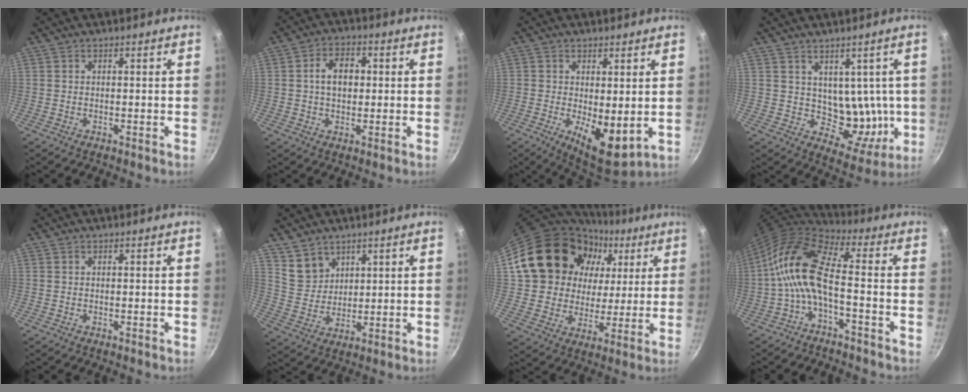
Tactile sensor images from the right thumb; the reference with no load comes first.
{"total": 6.6, "force": [0.6, 4.6, 4.8], "torque": [-0.058, 0.013, 0.004]}
{"total": 9.0, "force": [-0.5, 4.0, 8.0], "torque": [-0.104, -0.022, 0.003]}
{"total": 10.0, "force": [1.6, 7.0, 6.9], "torque": [-0.058, -0.030, 0.036]}
{"total": 0.0}
{"total": 6.5, "force": [4.2, 4.7, 1.7], "torque": [-0.003, -0.013, 0.091]}
{"total": 22.4, "force": [7.9, 18.2, 10.5], "torque": [-0.172, 0.013, 0.142]}
{"total": 11.9, "force": [-2.9, 4.7, 10.5], "torque": [-0.229, 0.041, -0.064]}